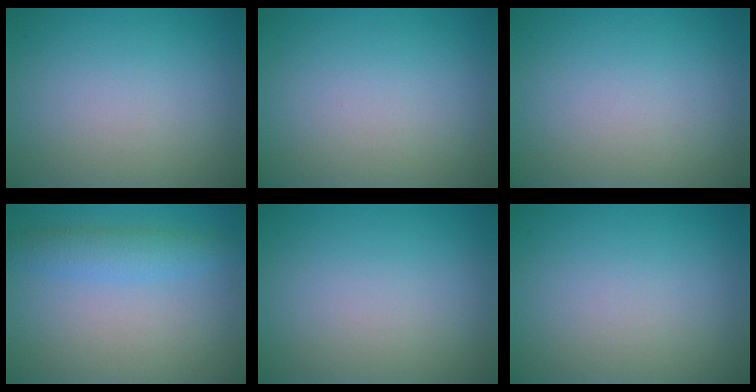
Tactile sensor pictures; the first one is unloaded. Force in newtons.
{"total": 0.0}
{"total": 0.0}
{"total": 2.8, "press": 2.8, "slide": 0.0}
{"total": 0.0}
{"total": 0.0}